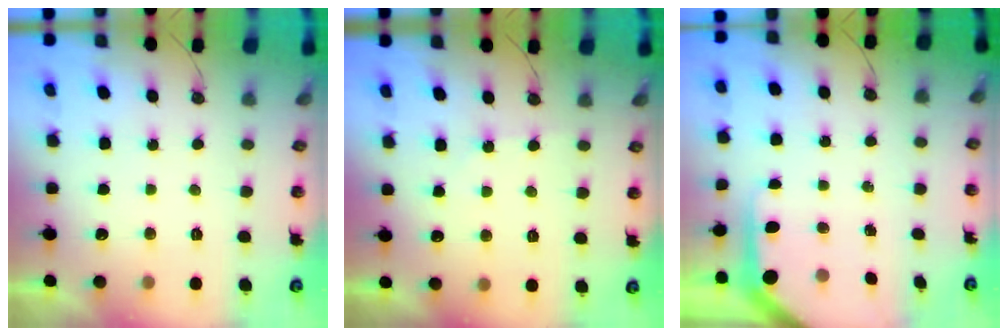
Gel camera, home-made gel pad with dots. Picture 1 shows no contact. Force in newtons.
{"total": 3.9, "press": 3.9, "slide": 0.6}
{"total": 5.1, "press": 5.1, "slide": 0.5}